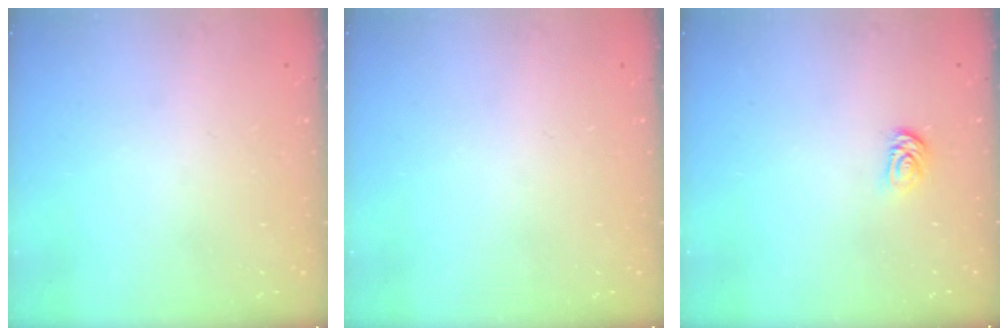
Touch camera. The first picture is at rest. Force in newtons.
{"total": 0.0}
{"total": 3.5, "press": 3.5, "slide": 0.4}